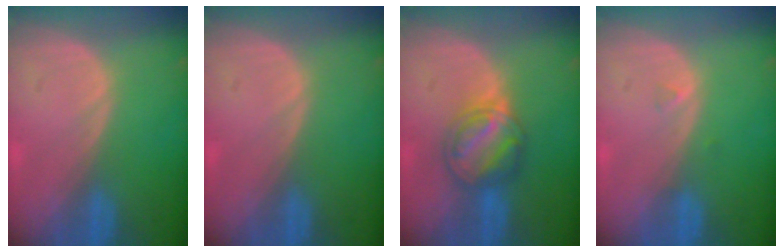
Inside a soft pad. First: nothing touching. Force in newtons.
{"total": 0.0}
{"total": 6.4, "press": 6.2, "slide": 1.7}
{"total": 0.7, "press": 0.7, "slide": 0.2}